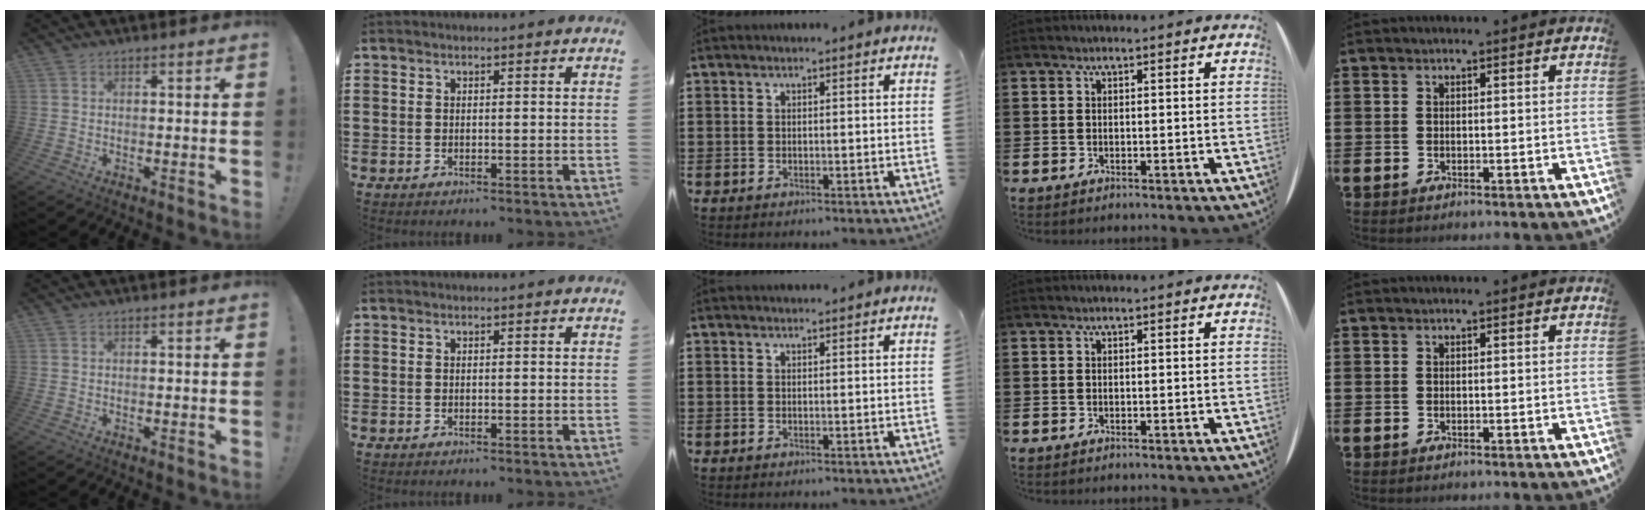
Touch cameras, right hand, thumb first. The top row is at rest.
{"middle": {"total": 0.8, "force": [0.8, 0.1, 0.0], "torque": [0.007, -0.004, 0.013]}}